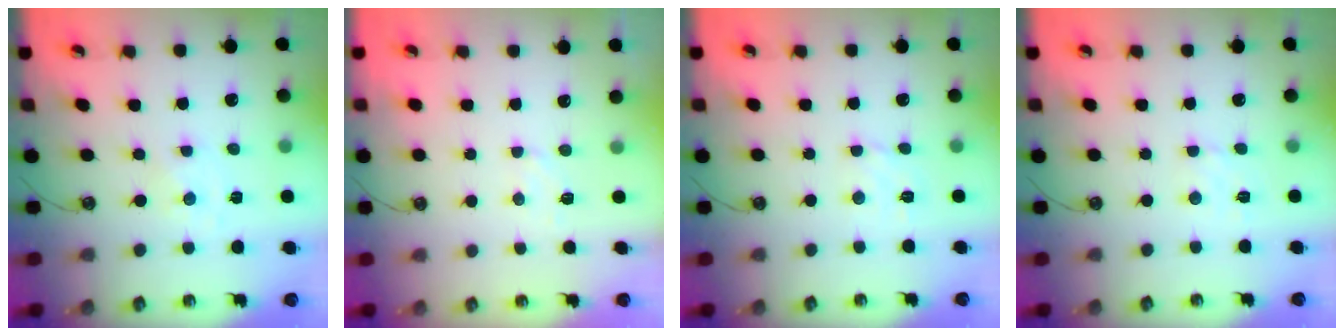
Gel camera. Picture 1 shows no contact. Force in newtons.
{"total": 4.9, "press": 4.9, "slide": 0.5}
{"total": 3.0, "press": 3.0, "slide": 0.3}
{"total": 1.8, "press": 1.7, "slide": 0.7}